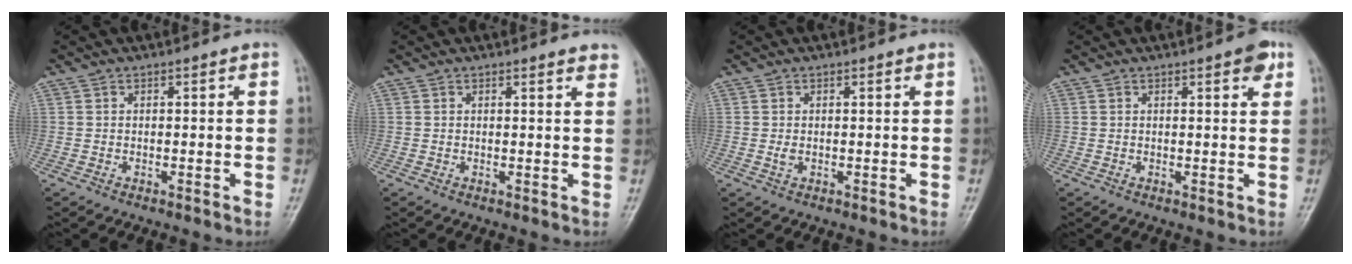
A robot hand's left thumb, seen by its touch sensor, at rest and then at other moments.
{"total": 2.2, "force": [2.1, 0.4, 0.7], "torque": [-0.006, -0.010, 0.014]}
{"total": 1.1, "force": [0.2, 0.6, 0.9], "torque": [-0.015, -0.002, 0.005]}
{"total": 2.8, "force": [1.6, 0.8, 2.1], "torque": [-0.021, -0.004, 0.016]}